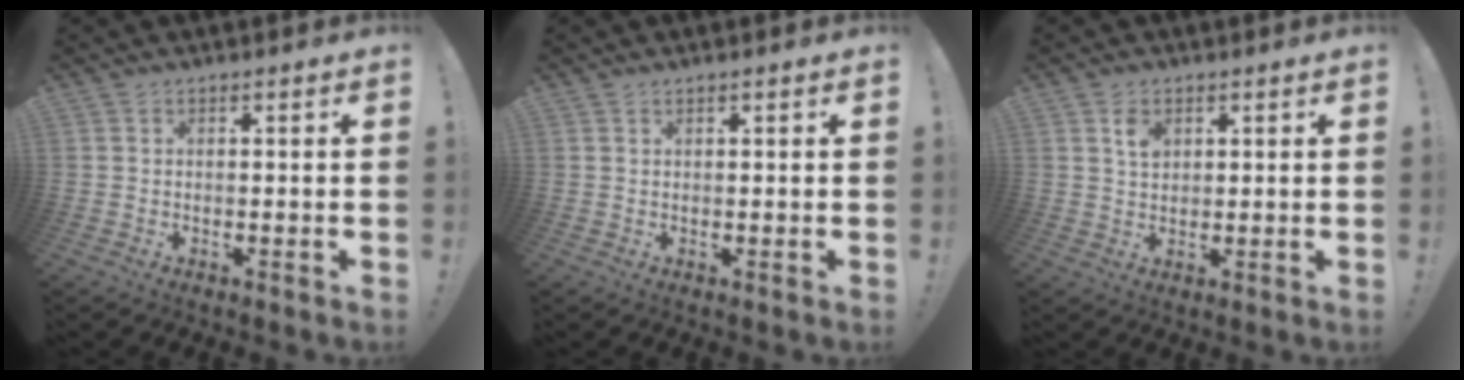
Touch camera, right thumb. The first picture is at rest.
{"total": 0.5, "force": [0.5, 0.0, 0.3], "torque": [0.000, -0.001, 0.007]}
{"total": 4.1, "force": [2.0, 2.7, 2.3], "torque": [-0.020, -0.011, 0.031]}